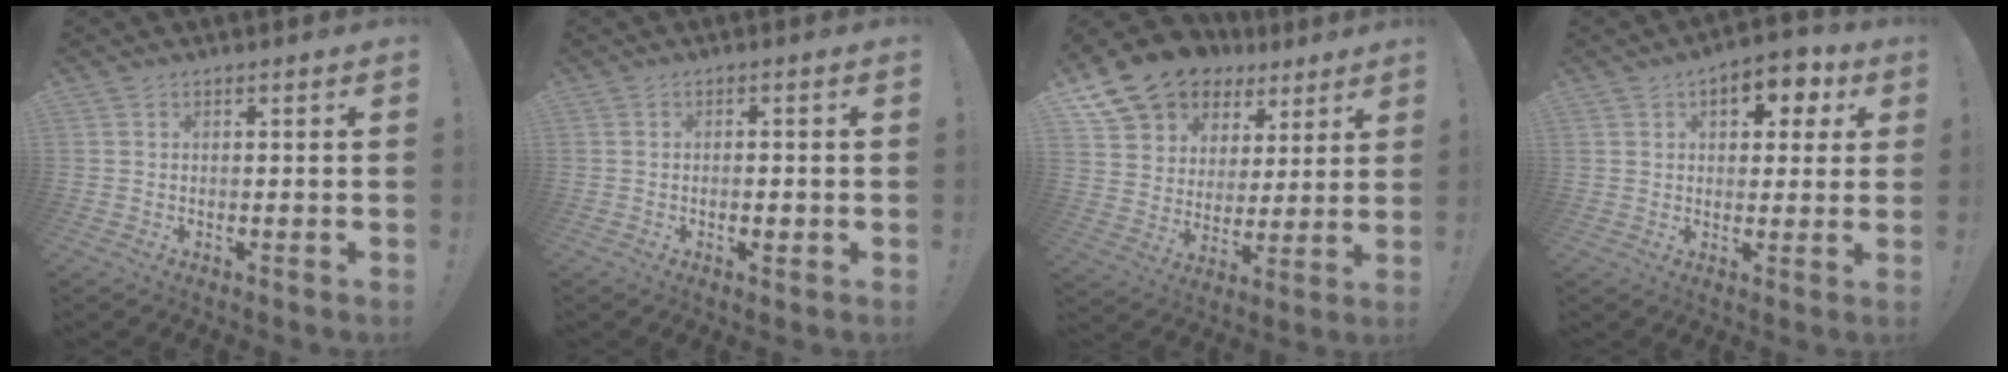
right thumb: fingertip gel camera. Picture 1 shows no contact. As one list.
[{"total": 2.2, "force": [-0.9, 0.8, 1.9], "torque": [-0.030, 0.005, -0.015]}, {"total": 15.4, "force": [11.0, 9.7, 4.7], "torque": [-0.082, -0.078, 0.215]}, {"total": 8.5, "force": [3.6, 5.2, 5.6], "torque": [-0.055, -0.015, 0.057]}]